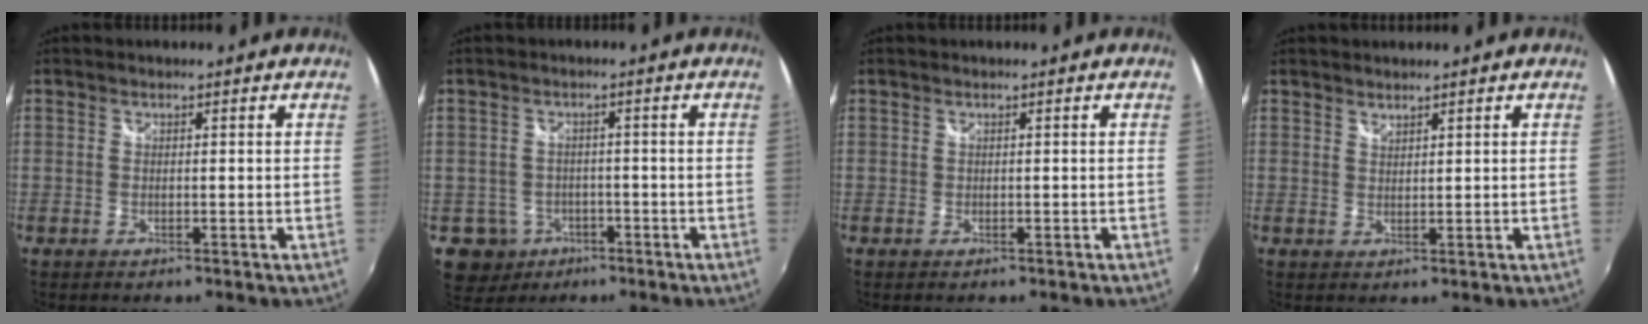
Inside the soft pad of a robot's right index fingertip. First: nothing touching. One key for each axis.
{"total": 6.5, "fx": -2.7, "fy": 5.9, "fz": 0.9, "tx": -0.035, "ty": 0.020, "tz": -0.031}
{"total": 0.0}
{"total": 1.3, "fx": 1.2, "fy": 0.3, "fz": 0.2, "tx": -0.001, "ty": 0.001, "tz": 0.022}